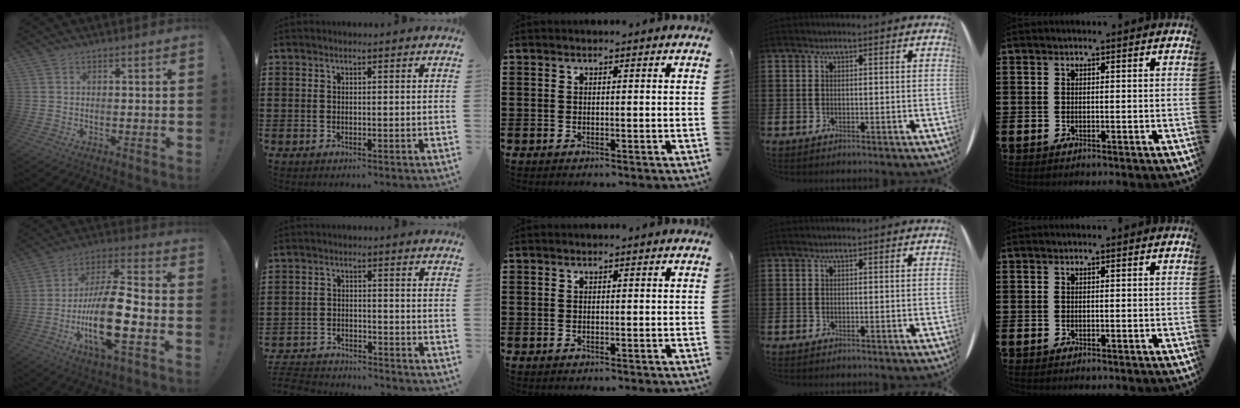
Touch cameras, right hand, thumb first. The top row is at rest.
{"thumb": {"total": 19.7, "force": [-5.3, 6.1, 18.0], "torque": [-0.343, 0.018, -0.088]}, "index": {"total": 4.0, "force": [-4.0, 0.3, 0.3], "torque": [-0.022, -0.004, -0.089]}}